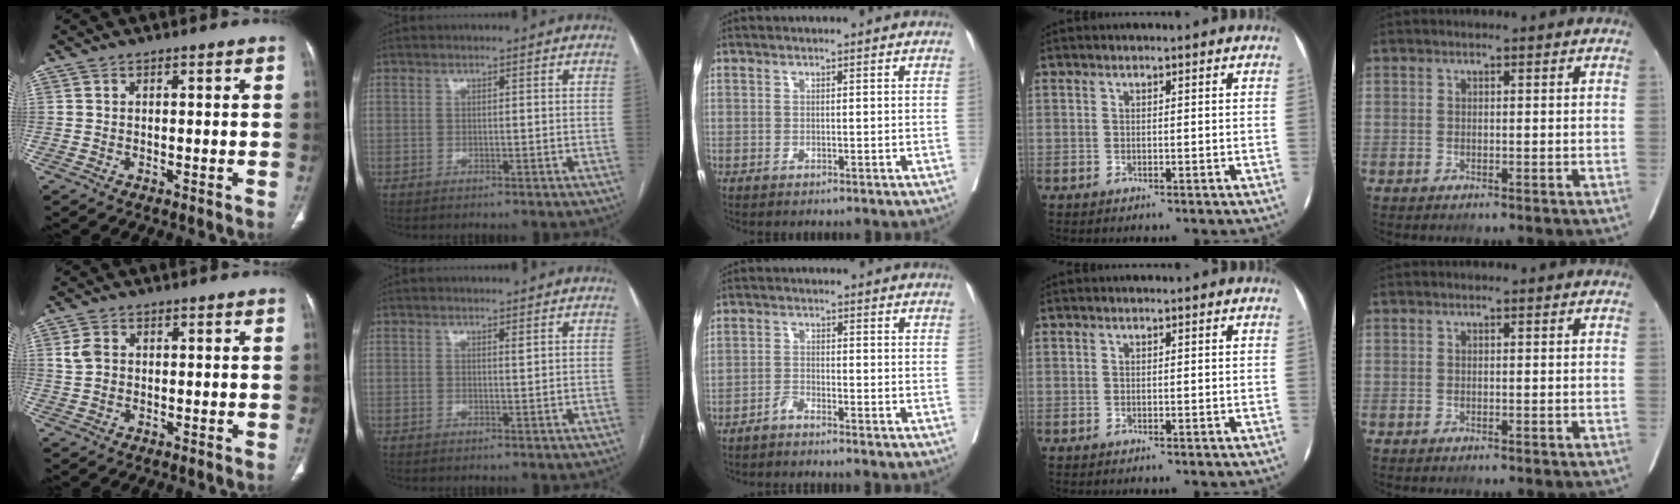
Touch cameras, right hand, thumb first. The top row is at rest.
{"thumb": {"total": 3.1, "force": [0.5, 2.4, 1.9], "torque": [-0.041, 0.005, 0.010]}, "index": {"total": 0.5, "force": [0.3, 0.0, 0.4], "torque": [-0.009, -0.003, 0.006]}, "middle": {"total": 2.0, "force": [-1.9, 0.1, 0.7], "torque": [-0.016, -0.001, -0.038]}}